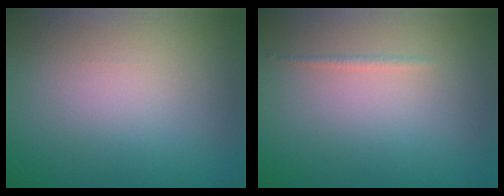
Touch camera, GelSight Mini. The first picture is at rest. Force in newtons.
{"total": 0.6, "press": 0.6, "slide": 0.0}